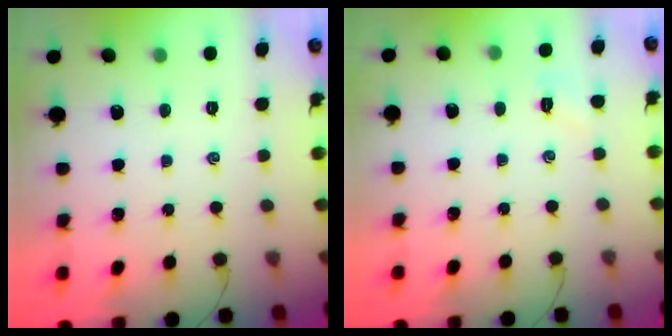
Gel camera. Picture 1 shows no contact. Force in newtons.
{"total": 3.1, "press": 3.0, "slide": 0.8}